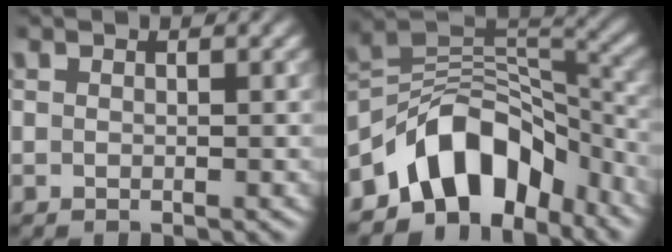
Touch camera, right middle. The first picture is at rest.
{"total": 9.7, "force": [-6.1, 5.5, 5.1], "torque": [-0.053, 0.011, -0.113]}